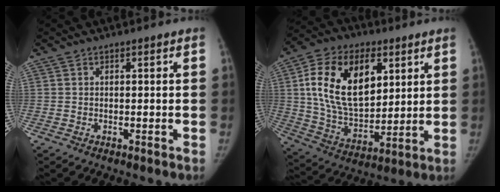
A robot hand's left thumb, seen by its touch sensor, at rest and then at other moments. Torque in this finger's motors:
{"motor_torque": [0.32, 0.98, 1.71, -1.06, 0.15]}